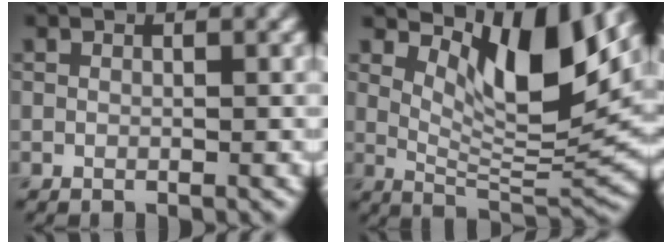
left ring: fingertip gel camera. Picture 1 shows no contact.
{"total": 8.4, "force": [4.0, 2.6, 6.9], "torque": [-0.111, -0.012, 0.071]}